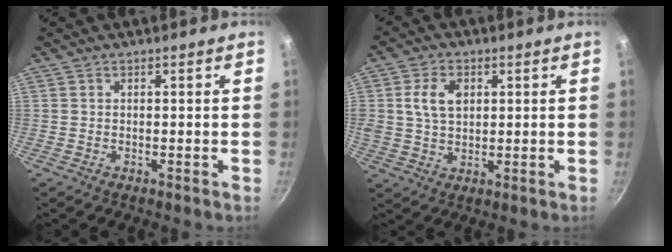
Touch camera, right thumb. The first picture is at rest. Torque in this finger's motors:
{"motor_torque": [1.77, 1.95, 0.82, -0.48, 0.46]}